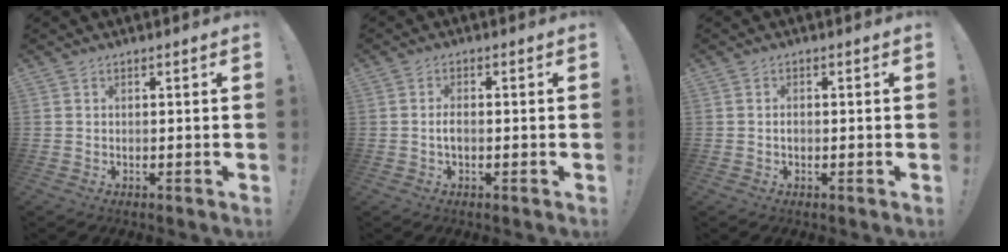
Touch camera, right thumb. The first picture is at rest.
{"total": 2.7, "force": [-0.6, 1.1, 2.3], "torque": [-0.049, 0.003, -0.013]}
{"total": 0.9, "force": [-0.5, 0.5, 0.6], "torque": [-0.003, -0.001, -0.011]}